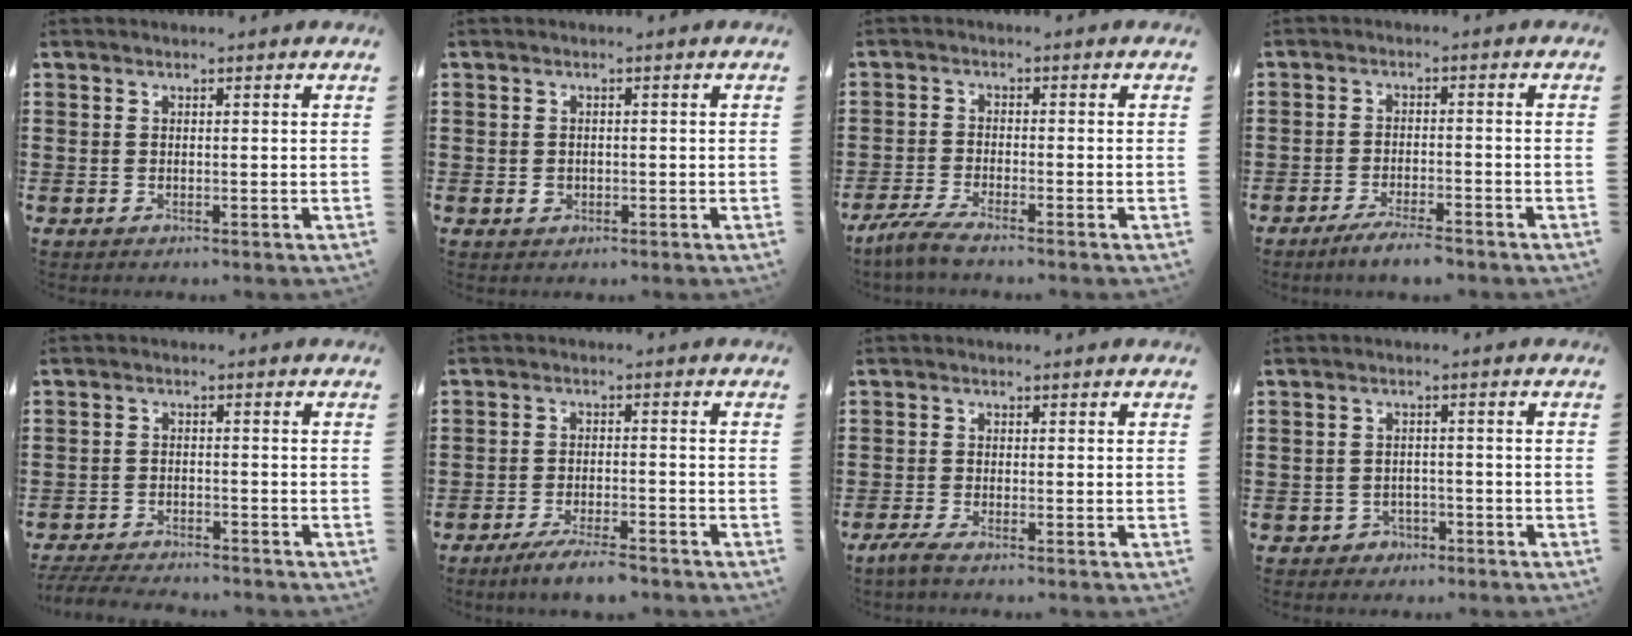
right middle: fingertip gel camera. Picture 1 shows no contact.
{"total": 1.2, "force": [-0.2, 1.0, 0.5], "torque": [-0.013, 0.003, -0.004]}
{"total": 3.4, "force": [-2.9, -0.1, 1.7], "torque": [-0.052, -0.013, -0.061]}
{"total": 3.6, "force": [-3.1, 0.2, 1.8], "torque": [-0.037, -0.004, -0.059]}
{"total": 4.0, "force": [-3.9, 0.4, 0.8], "torque": [-0.027, -0.006, -0.083]}
{"total": 4.6, "force": [-3.9, 0.4, 2.3], "torque": [-0.050, -0.008, -0.076]}
{"total": 1.7, "force": [-1.3, 0.1, 1.2], "torque": [-0.028, -0.003, -0.025]}
{"total": 1.9, "force": [-1.6, 1.0, 0.0], "torque": [-0.010, -0.001, -0.037]}